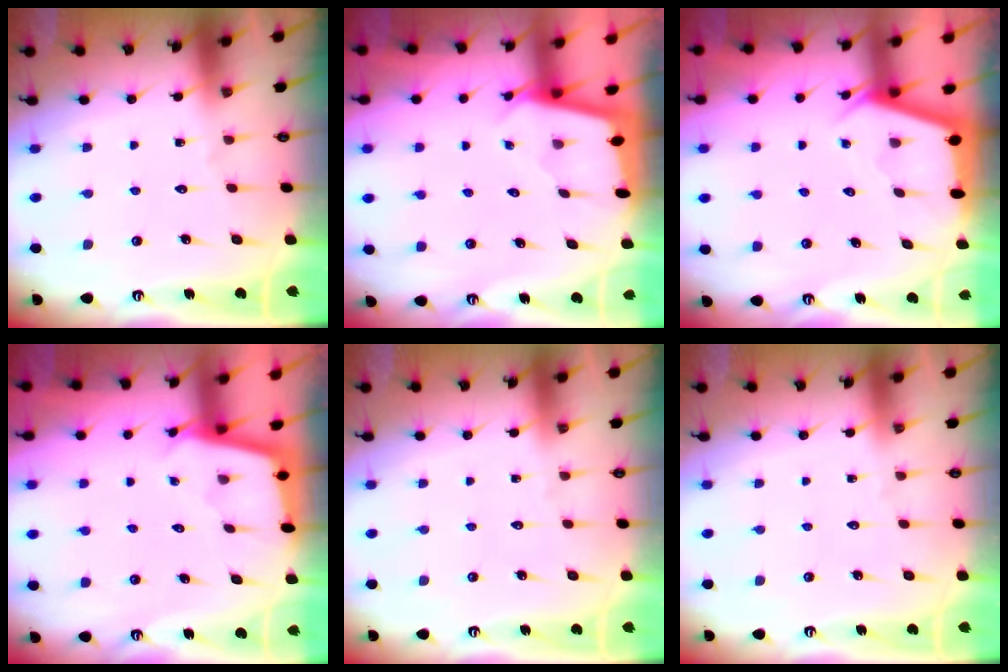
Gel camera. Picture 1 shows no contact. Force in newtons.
{"total": 1.8, "press": 1.8, "slide": 0.2}
{"total": 2.9, "press": 2.9, "slide": 0.3}
{"total": 2.3, "press": 2.3, "slide": 0.2}
{"total": 0.0}
{"total": 0.0}